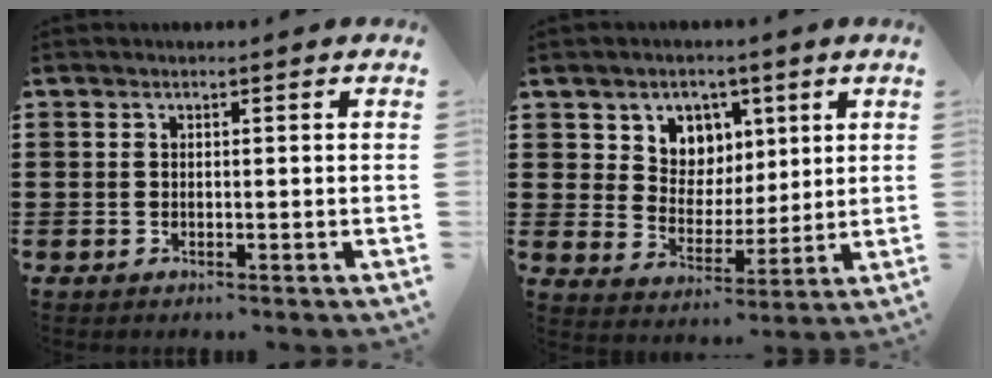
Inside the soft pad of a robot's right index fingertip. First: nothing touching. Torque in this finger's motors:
{"motor_torque": [0.43, 0.29, 0.18, 0.09]}